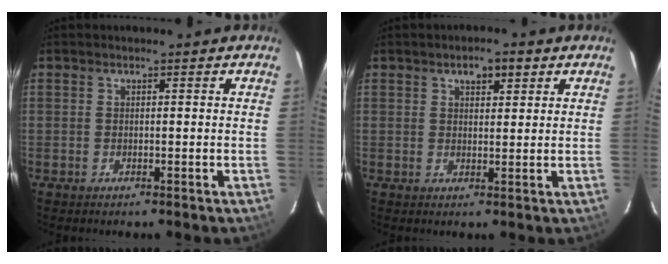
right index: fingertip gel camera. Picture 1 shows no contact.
{"total": 3.6, "force": [2.0, 1.7, 2.5], "torque": [-0.034, 0.010, 0.031]}